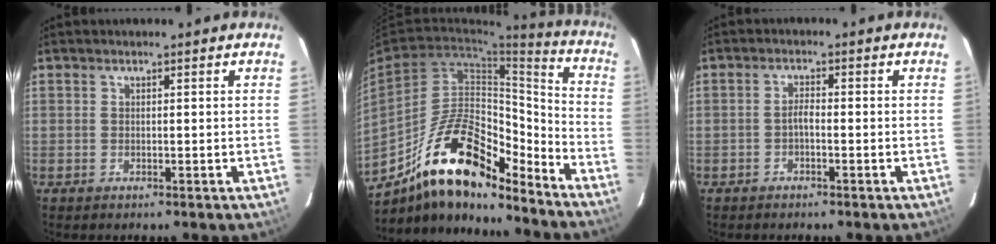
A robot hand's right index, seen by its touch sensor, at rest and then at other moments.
{"total": 20.3, "force": [-15.3, 7.1, 11.5], "torque": [-0.198, 0.018, -0.256]}
{"total": 1.6, "force": [-0.9, 0.4, 1.3], "torque": [-0.026, 0.006, -0.018]}